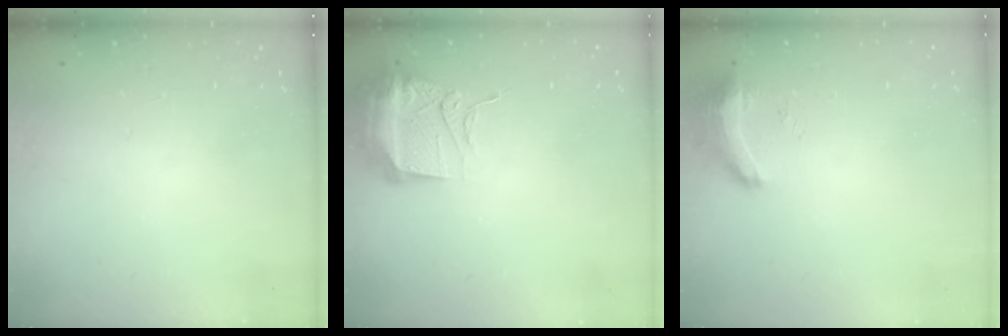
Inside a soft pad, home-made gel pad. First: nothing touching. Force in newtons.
{"total": 12.6, "press": 12.5, "slide": 1.2}
{"total": 8.4, "press": 8.3, "slide": 1.3}